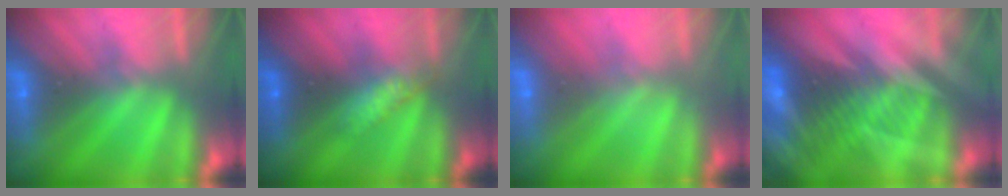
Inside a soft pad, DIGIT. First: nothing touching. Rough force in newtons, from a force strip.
{"total": 3.1}
{"total": 1.6}
{"total": 2.9}